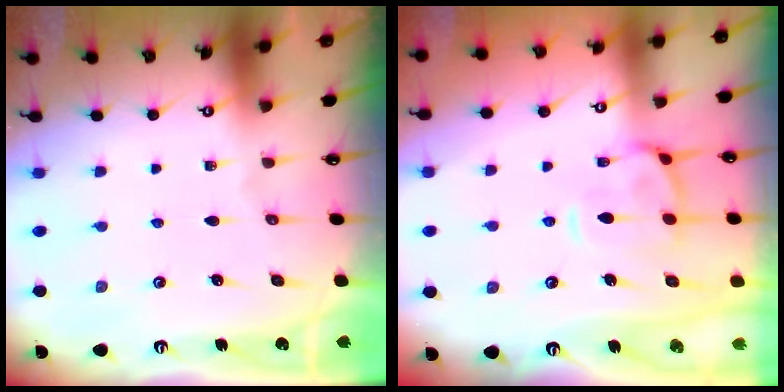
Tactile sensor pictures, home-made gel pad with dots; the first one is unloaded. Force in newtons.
{"total": 5.8, "press": 5.6, "slide": 1.5}